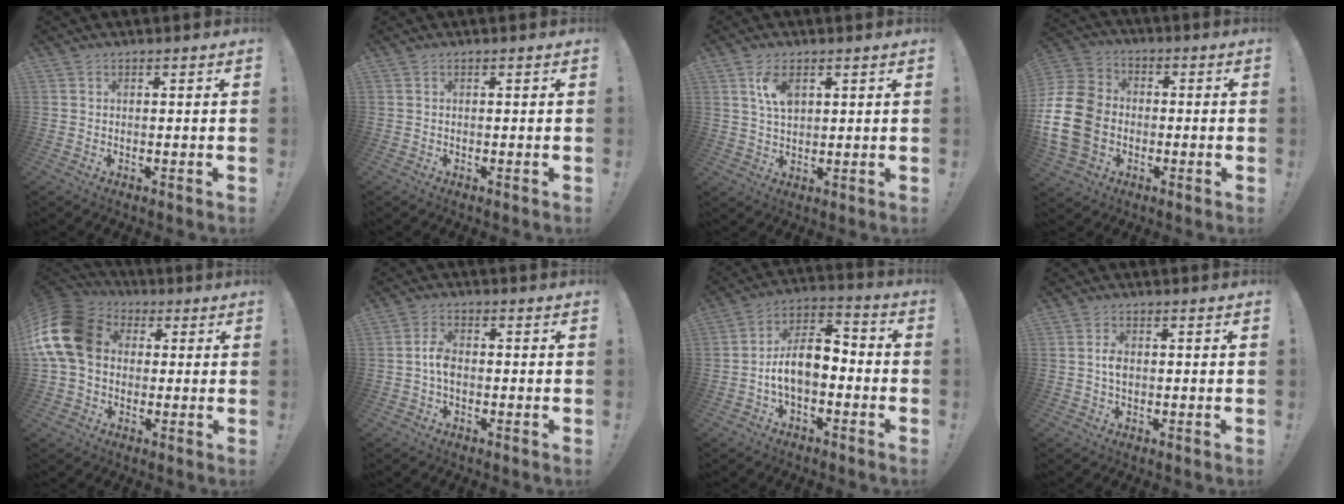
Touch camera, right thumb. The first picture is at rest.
{"total": 0.0}
{"total": 6.7, "force": [2.8, 3.6, 4.9], "torque": [-0.079, -0.008, 0.050]}
{"total": 18.1, "force": [-3.2, 14.2, 10.8], "torque": [-0.184, 0.031, -0.047]}
{"total": 18.4, "force": [3.3, 13.5, 12.0], "torque": [-0.225, 0.005, 0.066]}
{"total": 4.7, "force": [-1.1, 2.8, 3.7], "torque": [-0.062, 0.009, -0.021]}
{"total": 10.8, "force": [-2.4, 6.2, 8.5], "torque": [-0.163, 0.015, -0.042]}
{"total": 2.9, "force": [-0.3, 1.7, 2.3], "torque": [-0.029, 0.001, -0.008]}